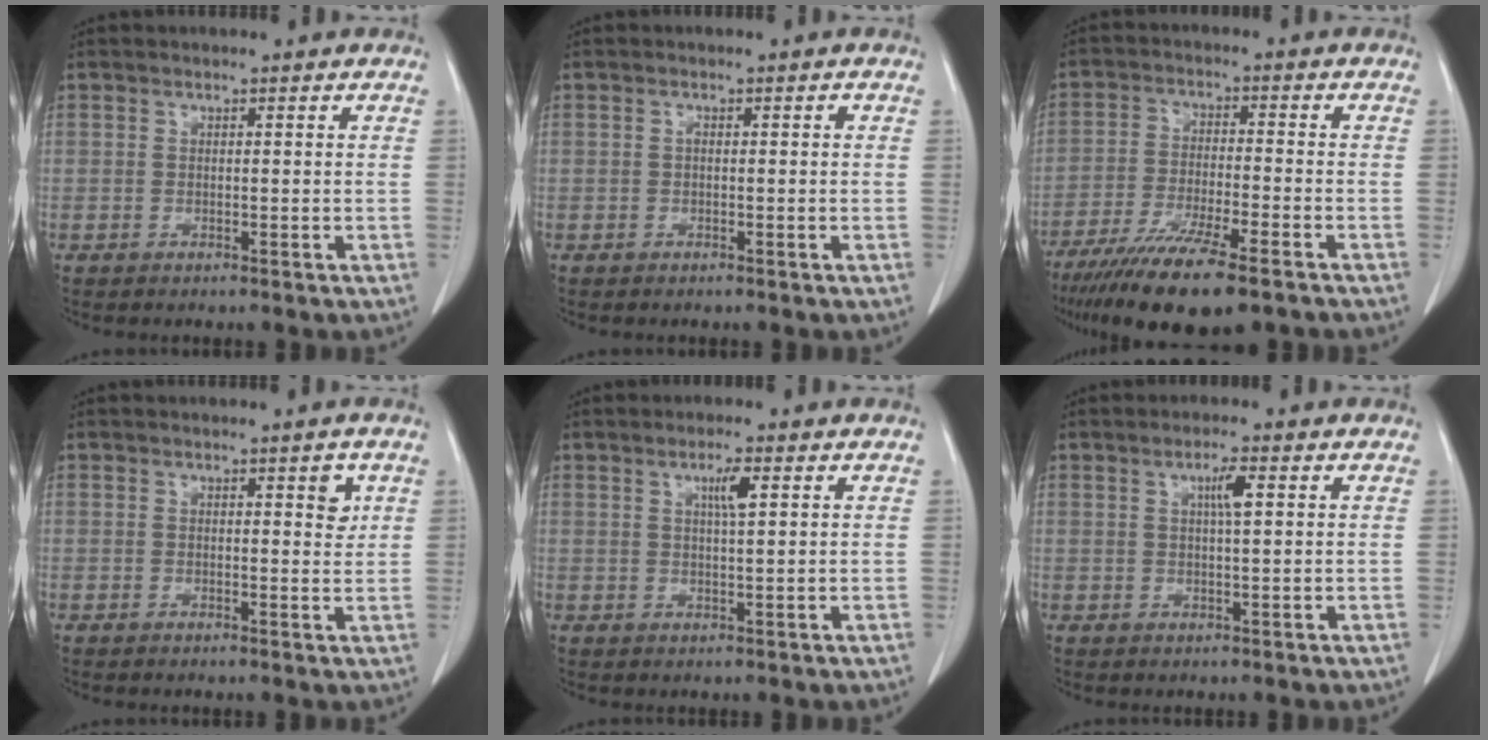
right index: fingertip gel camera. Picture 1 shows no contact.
{"total": 0.8, "force": [0.0, 0.3, 0.7], "torque": [-0.011, 0.002, 0.000]}
{"total": 14.6, "force": [-10.7, 1.8, 9.8], "torque": [-0.171, -0.039, -0.176]}
{"total": 2.5, "force": [1.1, 0.8, 2.1], "torque": [-0.026, -0.004, 0.014]}
{"total": 2.9, "force": [1.2, 0.1, 2.7], "torque": [-0.046, -0.001, 0.018]}
{"total": 2.9, "force": [0.9, 0.2, 2.8], "torque": [-0.047, 0.001, 0.015]}